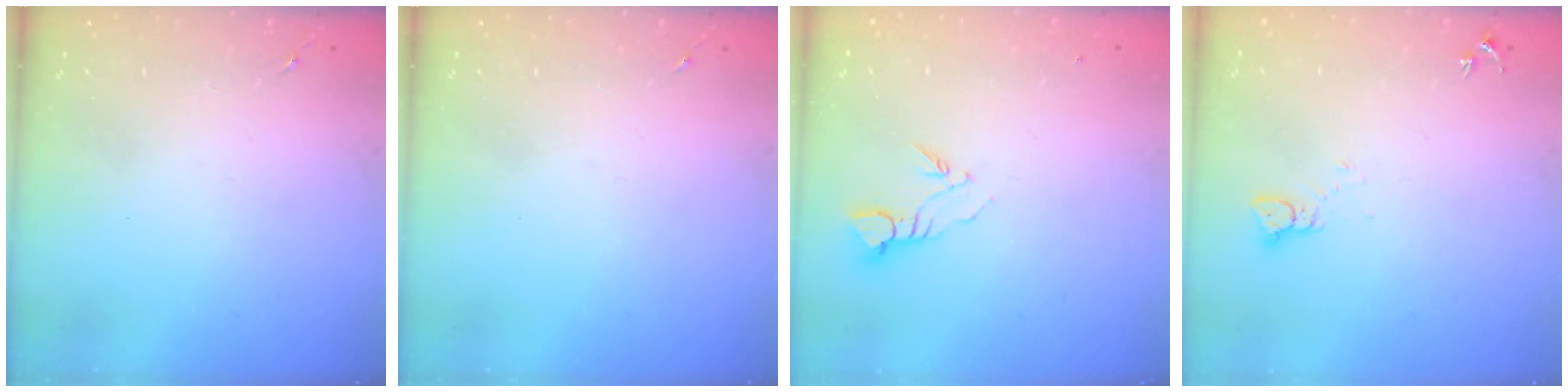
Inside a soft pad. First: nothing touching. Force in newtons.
{"total": 0.0}
{"total": 3.8, "press": 3.8, "slide": 0.2}
{"total": 2.4, "press": 2.4, "slide": 0.2}